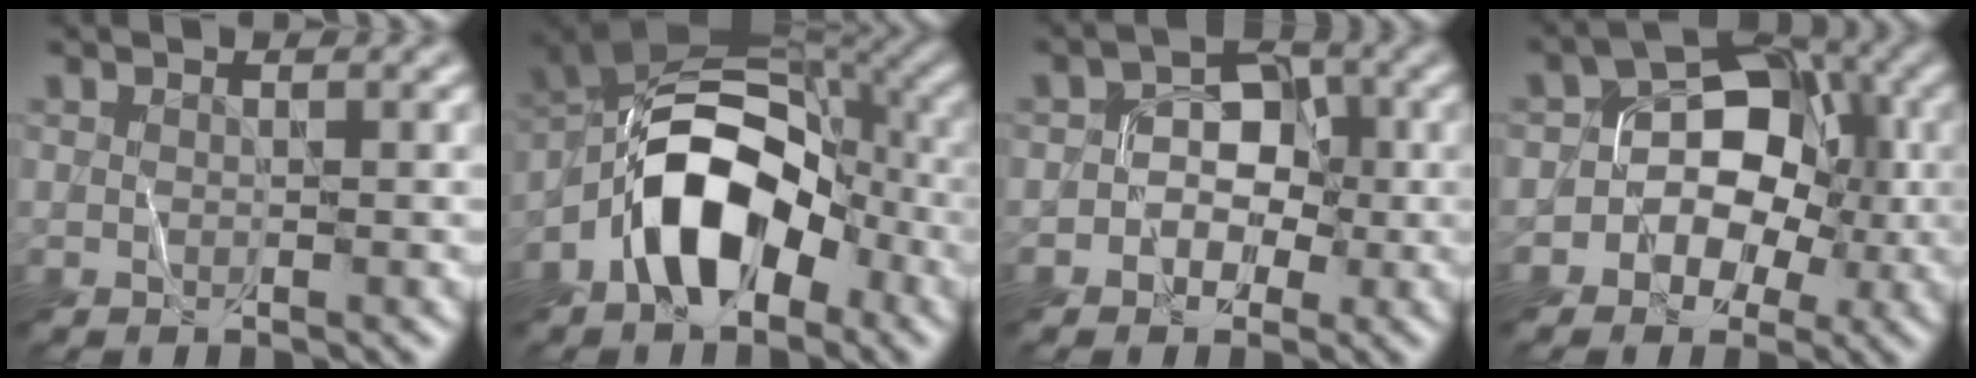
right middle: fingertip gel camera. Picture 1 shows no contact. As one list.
[{"total": 9.6, "force": [-3.9, 5.7, 6.8], "torque": [-0.109, 0.018, -0.082]}, {"total": 3.6, "force": [-0.8, 2.9, 2.0], "torque": [-0.002, 0.010, -0.025]}, {"total": 7.6, "force": [-1.3, 6.3, 4.2], "torque": [-0.025, 0.032, -0.044]}]